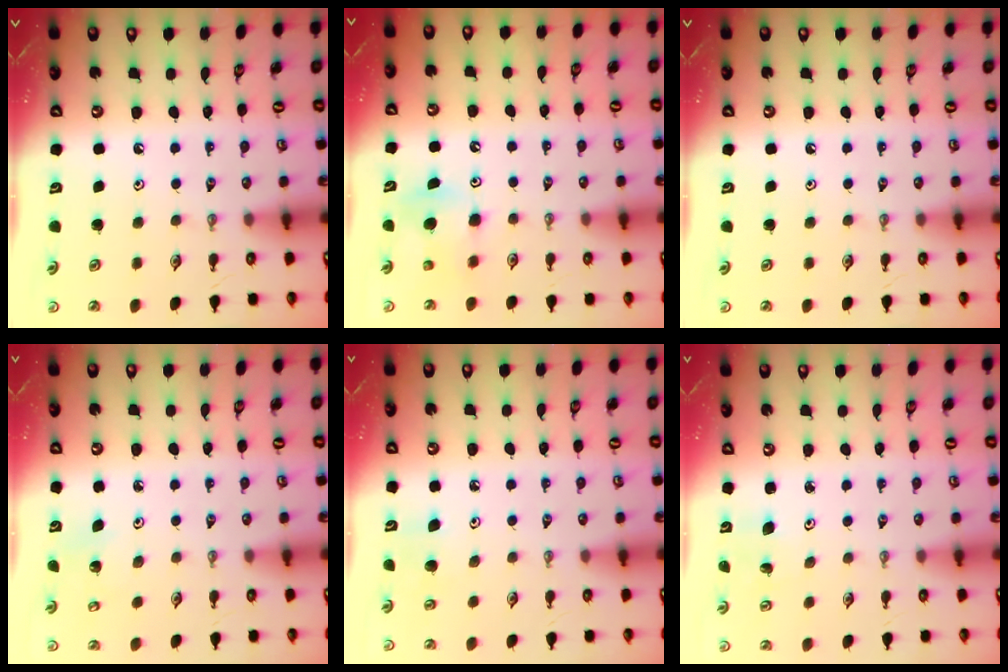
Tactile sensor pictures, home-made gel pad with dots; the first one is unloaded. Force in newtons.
{"total": 7.1, "press": 7.1, "slide": 0.8}
{"total": 0.0}
{"total": 2.0, "press": 2.0, "slide": 0.2}
{"total": 6.8, "press": 6.6, "slide": 1.8}
{"total": 3.3, "press": 3.3, "slide": 0.3}